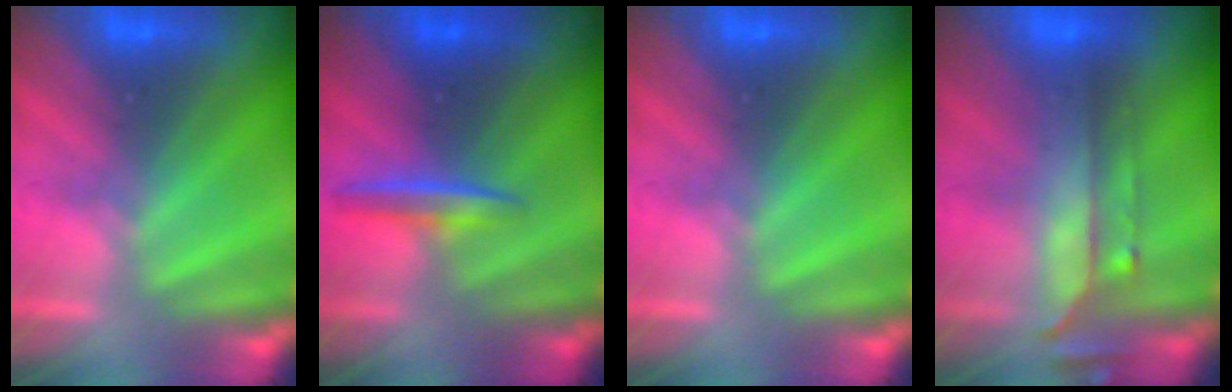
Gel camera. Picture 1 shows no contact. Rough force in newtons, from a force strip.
{"total": 1.5}
{"total": 0.0}
{"total": 7.5}